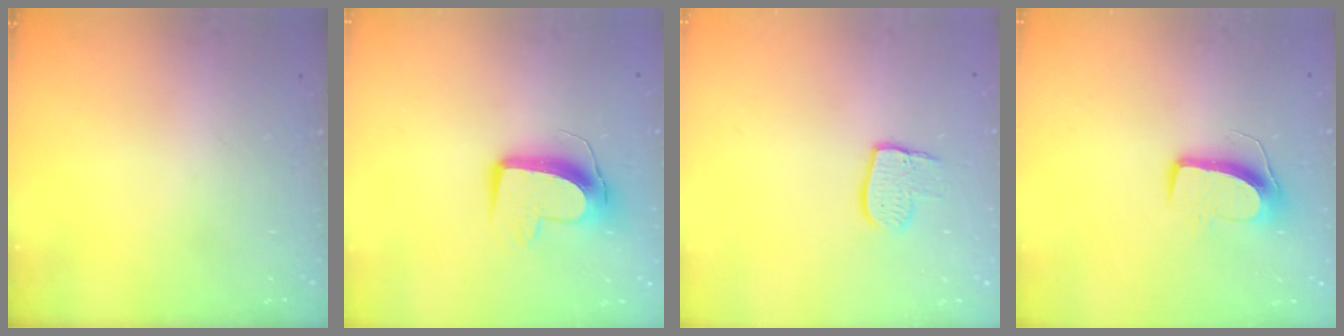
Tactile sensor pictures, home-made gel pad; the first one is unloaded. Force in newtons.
{"total": 10.1, "press": 10.1, "slide": 0.4}
{"total": 8.7, "press": 8.6, "slide": 0.7}
{"total": 10.4, "press": 10.4, "slide": 0.4}